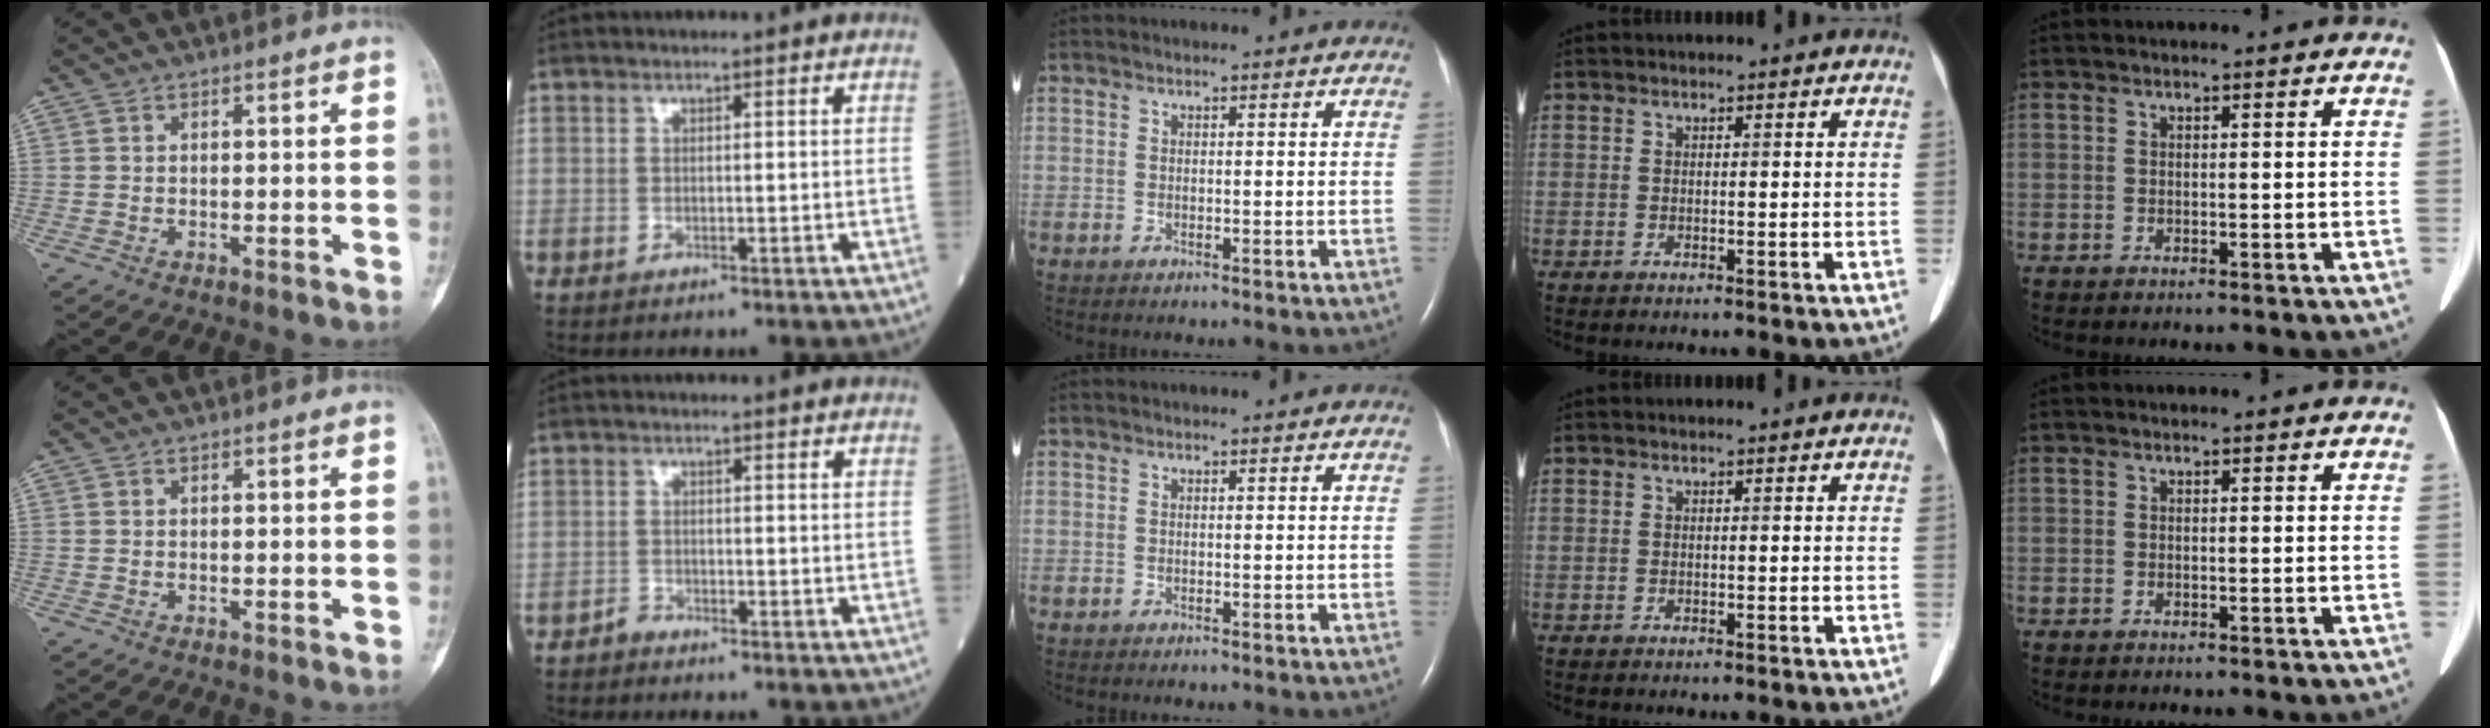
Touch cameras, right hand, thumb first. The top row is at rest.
{"index": {"total": 1.0, "force": [-1.0, 0.3, 0.0], "torque": [0.003, 0.000, -0.021]}}